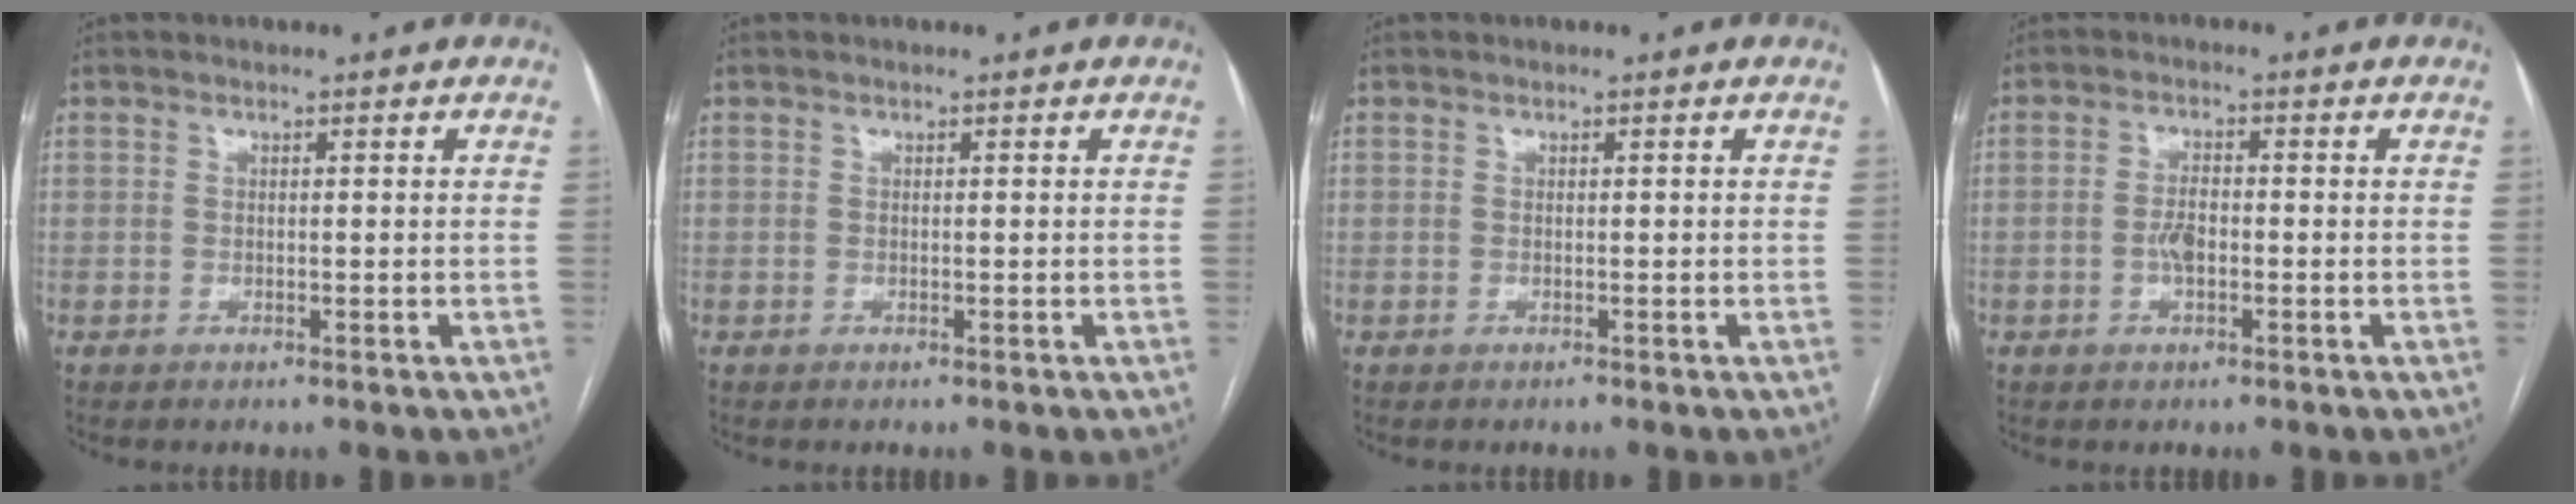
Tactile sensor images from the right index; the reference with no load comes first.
{"total": 0.0}
{"total": 0.0}
{"total": 2.9, "force": [-0.8, 1.2, 2.5], "torque": [-0.052, 0.004, -0.013]}